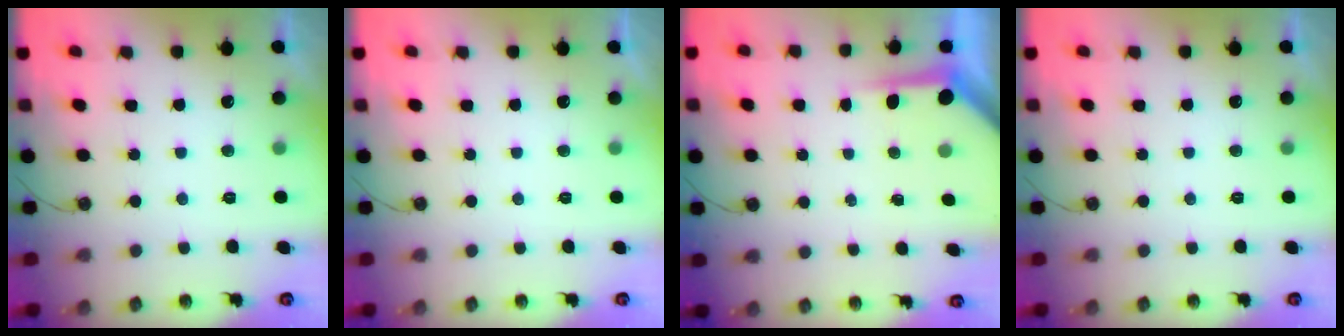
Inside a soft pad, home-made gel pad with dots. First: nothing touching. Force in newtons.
{"total": 0.0}
{"total": 4.0, "press": 4.0, "slide": 0.4}
{"total": 0.0}